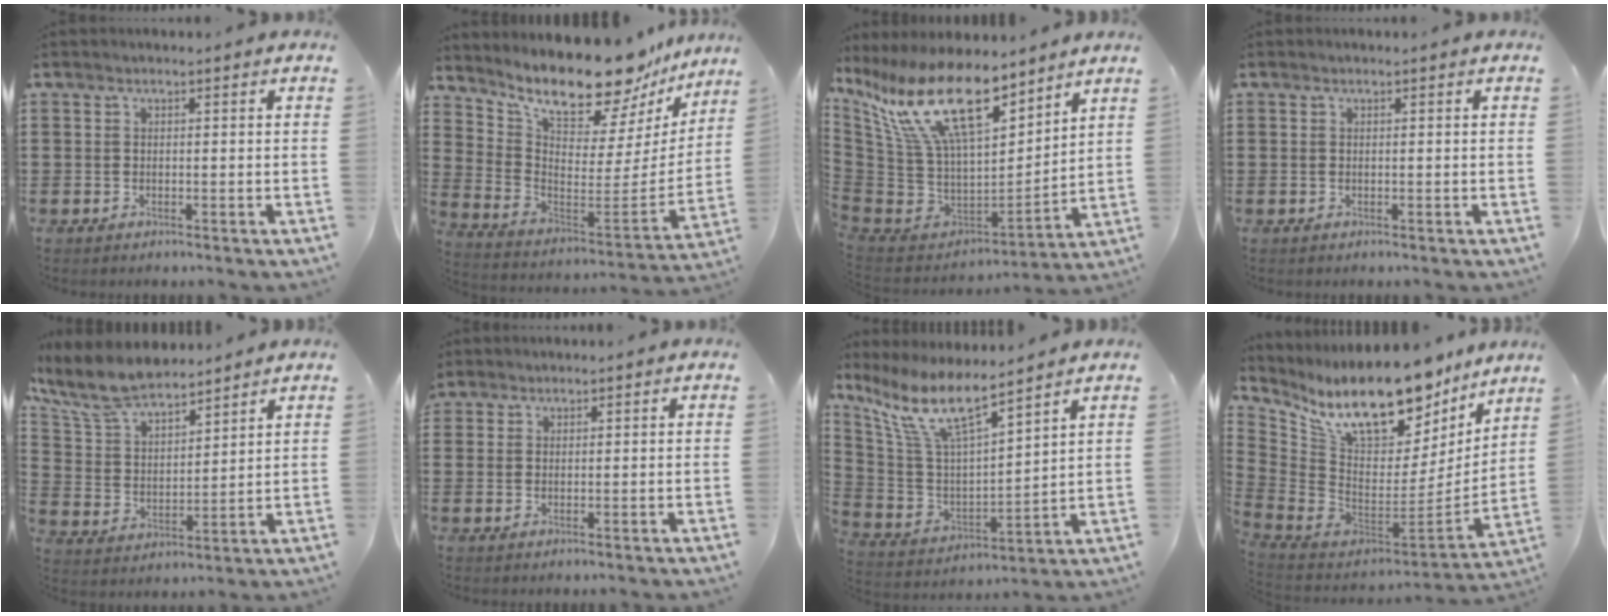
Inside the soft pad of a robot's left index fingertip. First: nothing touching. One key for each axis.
{"total": 12.8, "fx": 11.5, "fy": 2.4, "fz": 5.1, "tx": -0.109, "ty": -0.098, "tz": 0.193}
{"total": 17.8, "fx": 10.3, "fy": 6.4, "fz": 13.1, "tx": -0.306, "ty": -0.062, "tz": 0.180}
{"total": 0.0}
{"total": 9.1, "fx": 8.0, "fy": 2.5, "fz": 3.5, "tx": -0.104, "ty": -0.035, "tz": 0.147}
{"total": 1.5, "fx": 1.4, "fy": 0.5, "fz": 0.0, "tx": -0.003, "ty": 0.002, "tz": 0.028}
{"total": 9.9, "fx": 7.2, "fy": 1.9, "fz": 6.6, "tx": -0.162, "ty": -0.046, "tz": 0.120}
{"total": 16.1, "fx": 12.1, "fy": 6.0, "fz": 8.8, "tx": -0.175, "ty": -0.096, "tz": 0.210}